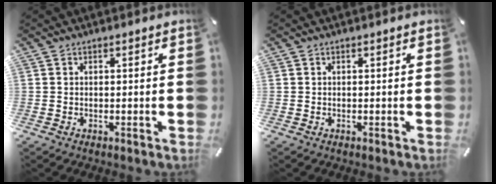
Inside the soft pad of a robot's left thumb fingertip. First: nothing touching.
{"total": 0.0}